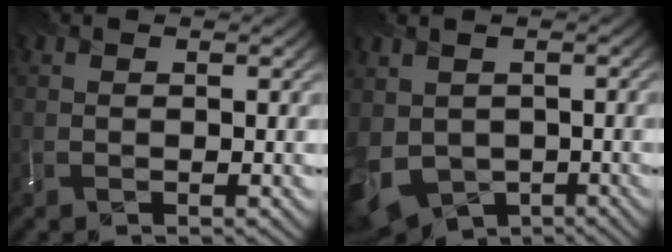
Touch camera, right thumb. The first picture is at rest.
{"total": 9.5, "force": [-2.0, 7.4, 5.7], "torque": [-0.157, -0.040, -0.018]}